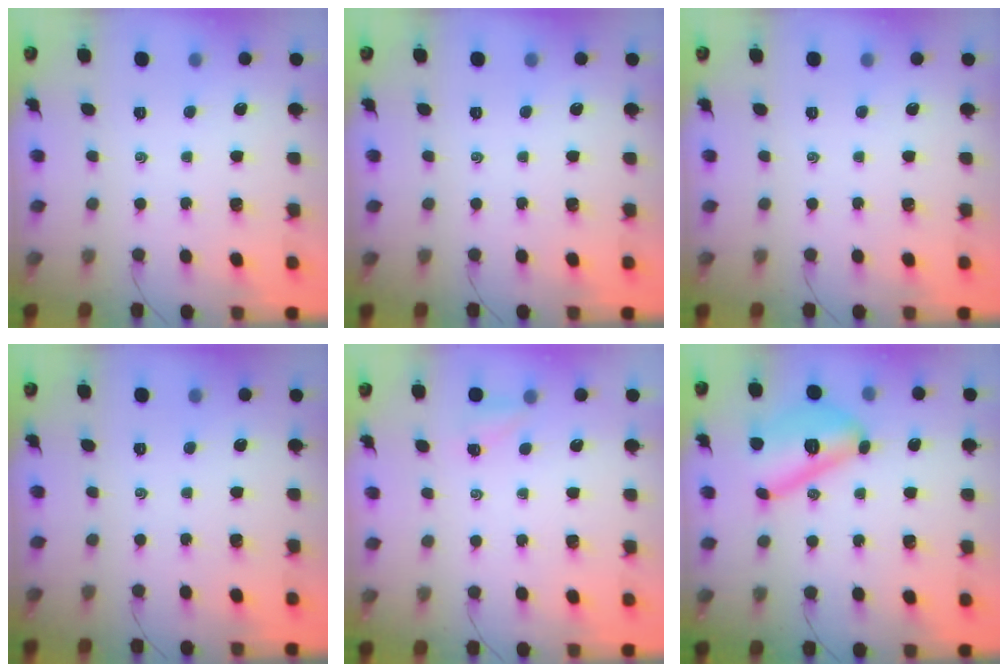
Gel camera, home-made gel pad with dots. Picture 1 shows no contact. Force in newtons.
{"total": 0.0}
{"total": 0.0}
{"total": 0.0}
{"total": 2.4, "press": 2.3, "slide": 0.9}
{"total": 14.5, "press": 14.5, "slide": 1.0}